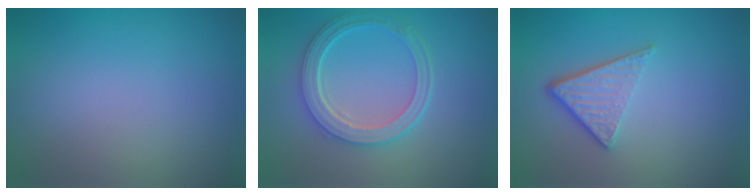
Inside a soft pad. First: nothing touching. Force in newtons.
{"total": 4.7, "press": 3.9, "slide": 2.7}
{"total": 3.9, "press": 2.7, "slide": 2.9}